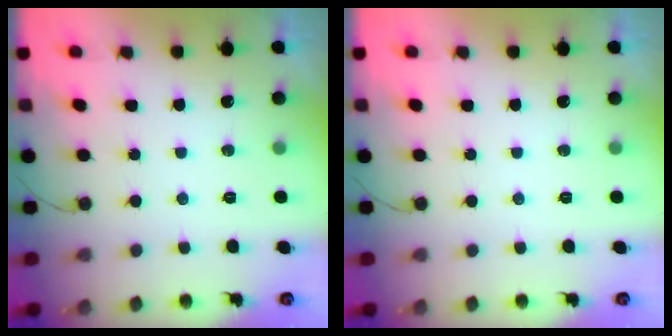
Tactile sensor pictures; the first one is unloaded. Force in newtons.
{"total": 0.0}